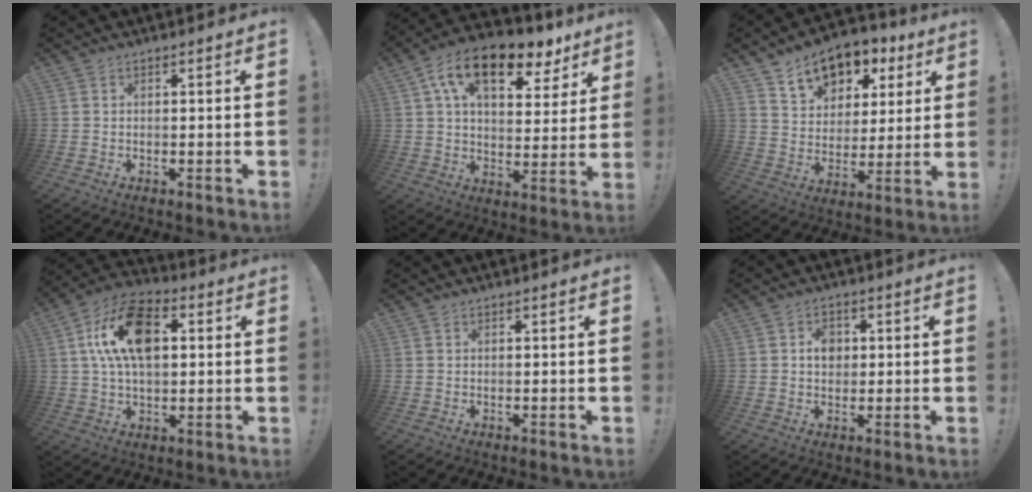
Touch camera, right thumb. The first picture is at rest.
{"total": 16.8, "force": [9.2, 8.3, 11.4], "torque": [-0.178, -0.045, 0.156]}
{"total": 12.3, "force": [7.7, 8.0, 5.3], "torque": [-0.076, -0.052, 0.141]}
{"total": 17.4, "force": [3.9, 10.3, 13.4], "torque": [-0.229, 0.012, 0.073]}
{"total": 0.0}
{"total": 4.5, "force": [0.5, 3.6, 2.6], "torque": [-0.026, -0.001, 0.003]}